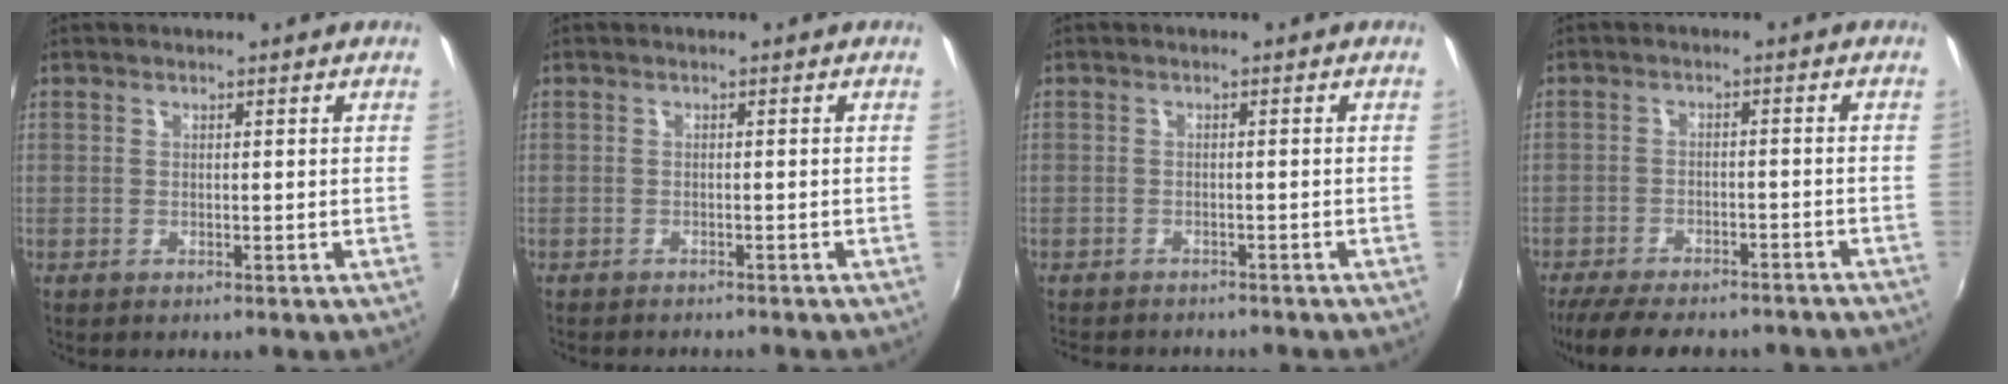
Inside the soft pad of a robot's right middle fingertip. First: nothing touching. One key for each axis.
{"total": 3.1, "fx": -2.9, "fy": 0.5, "fz": 1.0, "tx": -0.026, "ty": -0.013, "tz": -0.045}
{"total": 6.0, "fx": -5.4, "fy": 1.5, "fz": 1.9, "tx": -0.050, "ty": -0.014, "tz": -0.079}
{"total": 17.9, "fx": -15.1, "fy": 5.2, "fz": 8.2, "tx": -0.169, "ty": -0.026, "tz": -0.205}